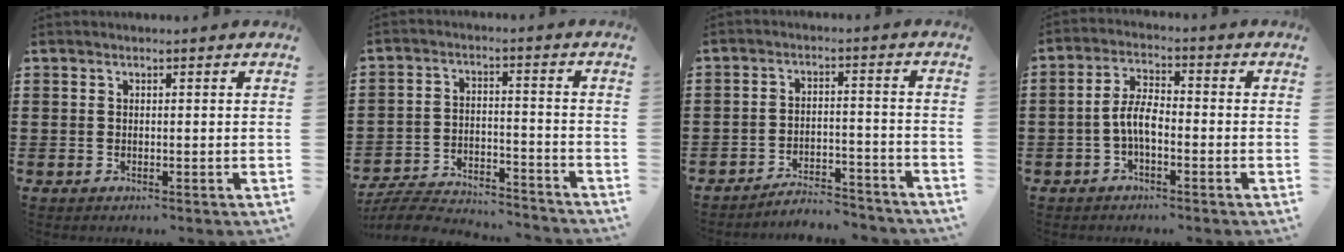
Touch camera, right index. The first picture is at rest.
{"total": 6.2, "force": [-6.0, 0.9, 1.4], "torque": [-0.038, 0.007, -0.122]}
{"total": 4.5, "force": [-4.4, 0.4, 0.7], "torque": [-0.018, 0.006, -0.091]}
{"total": 5.2, "force": [-1.5, 2.0, 4.5], "torque": [-0.102, 0.003, -0.035]}